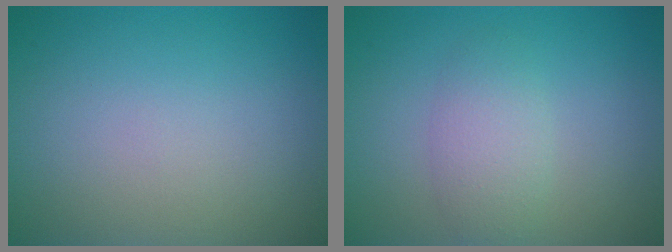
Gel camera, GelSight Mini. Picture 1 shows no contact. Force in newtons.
{"total": 2.7, "press": 2.7, "slide": 0.1}